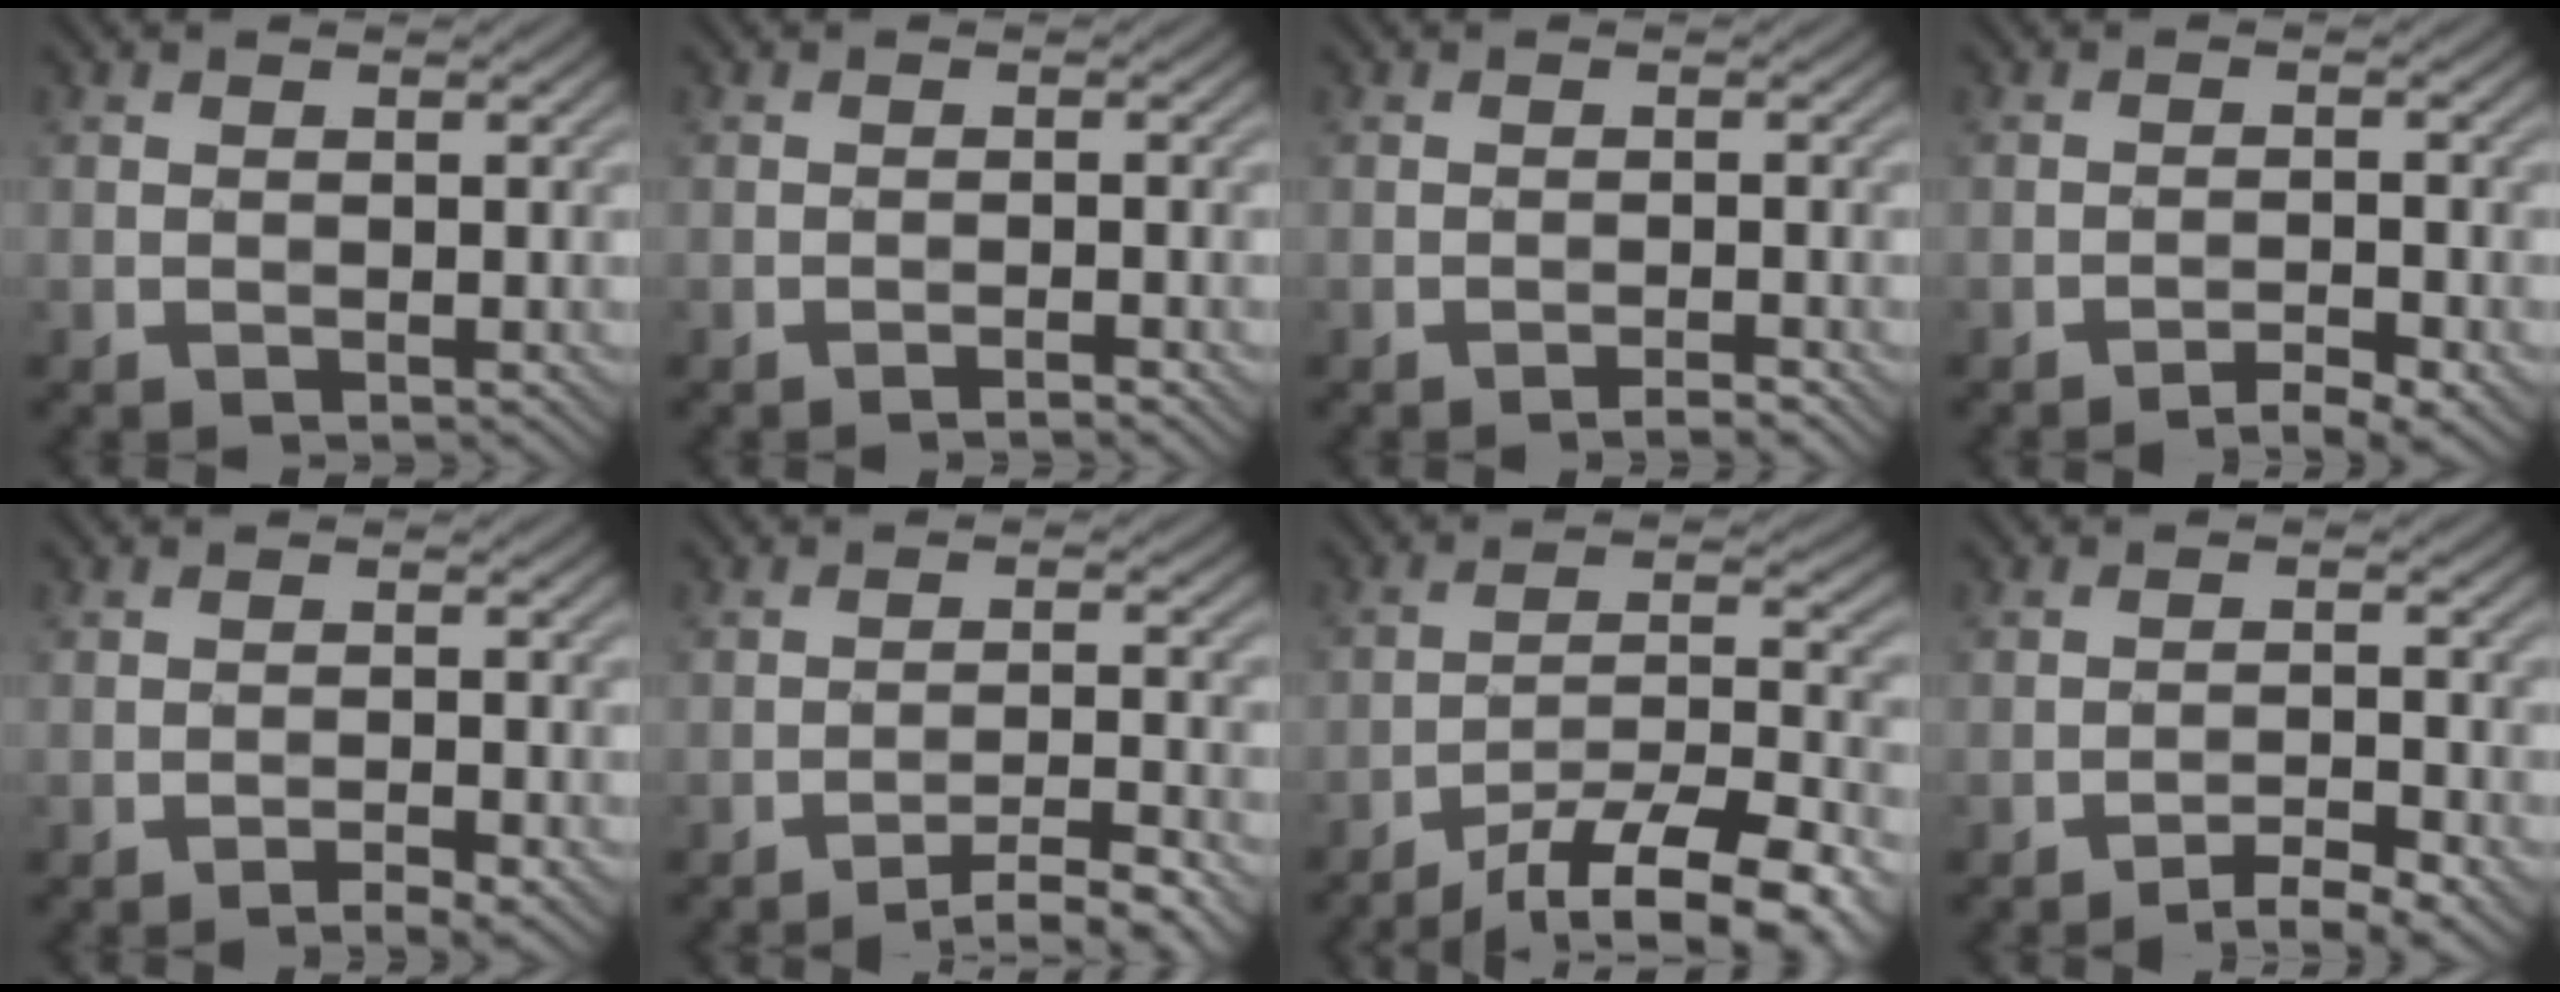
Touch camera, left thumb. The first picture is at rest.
{"total": 1.2, "force": [-0.9, -0.1, 0.7], "torque": [-0.010, 0.004, -0.020]}
{"total": 1.2, "force": [-1.0, 0.0, 0.7], "torque": [-0.009, 0.005, -0.020]}
{"total": 3.1, "force": [-2.3, 0.4, 2.1], "torque": [-0.034, 0.006, -0.039]}
{"total": 2.3, "force": [-1.6, 0.2, 1.6], "torque": [-0.027, 0.004, -0.029]}
{"total": 5.4, "force": [-4.0, 0.7, 3.6], "torque": [-0.060, 0.015, -0.068]}
{"total": 14.8, "force": [-11.3, 3.5, 8.8], "torque": [-0.155, -0.012, -0.168]}
{"total": 4.0, "force": [-3.0, 0.6, 2.6], "torque": [-0.042, 0.008, -0.050]}